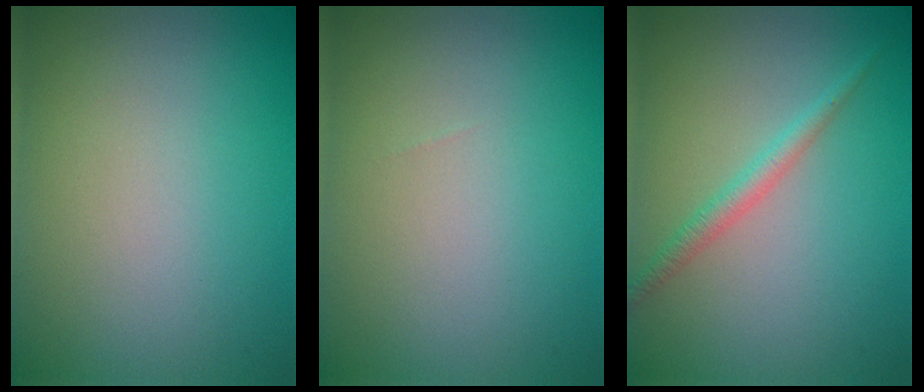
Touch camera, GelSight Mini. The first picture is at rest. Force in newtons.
{"total": 0.0}
{"total": 1.7, "press": 1.7, "slide": 0.0}